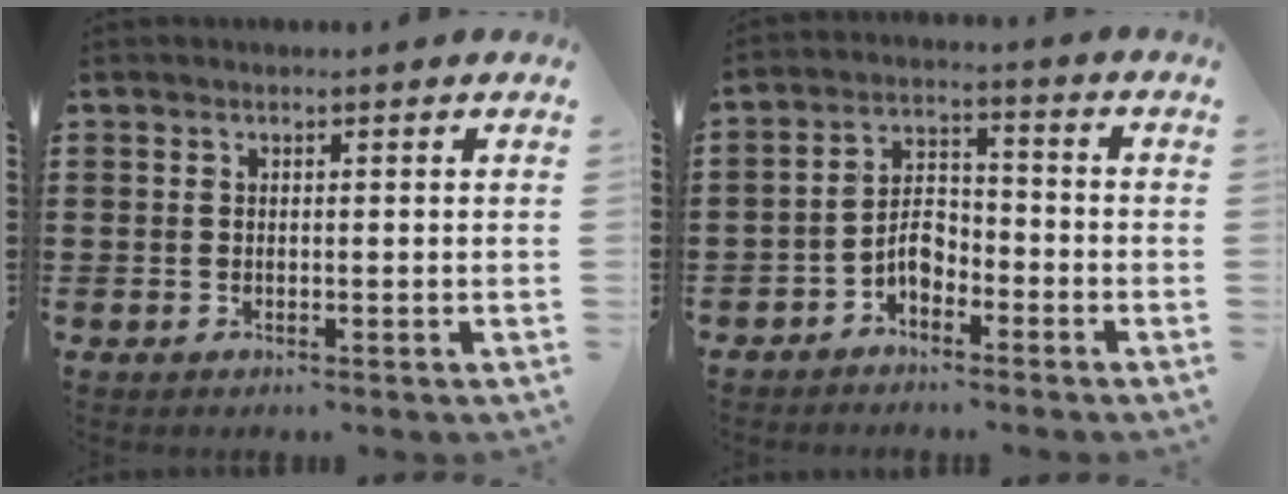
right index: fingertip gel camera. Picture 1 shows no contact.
{"total": 4.6, "force": [-2.8, 2.7, 2.5], "torque": [-0.053, 0.011, -0.055]}